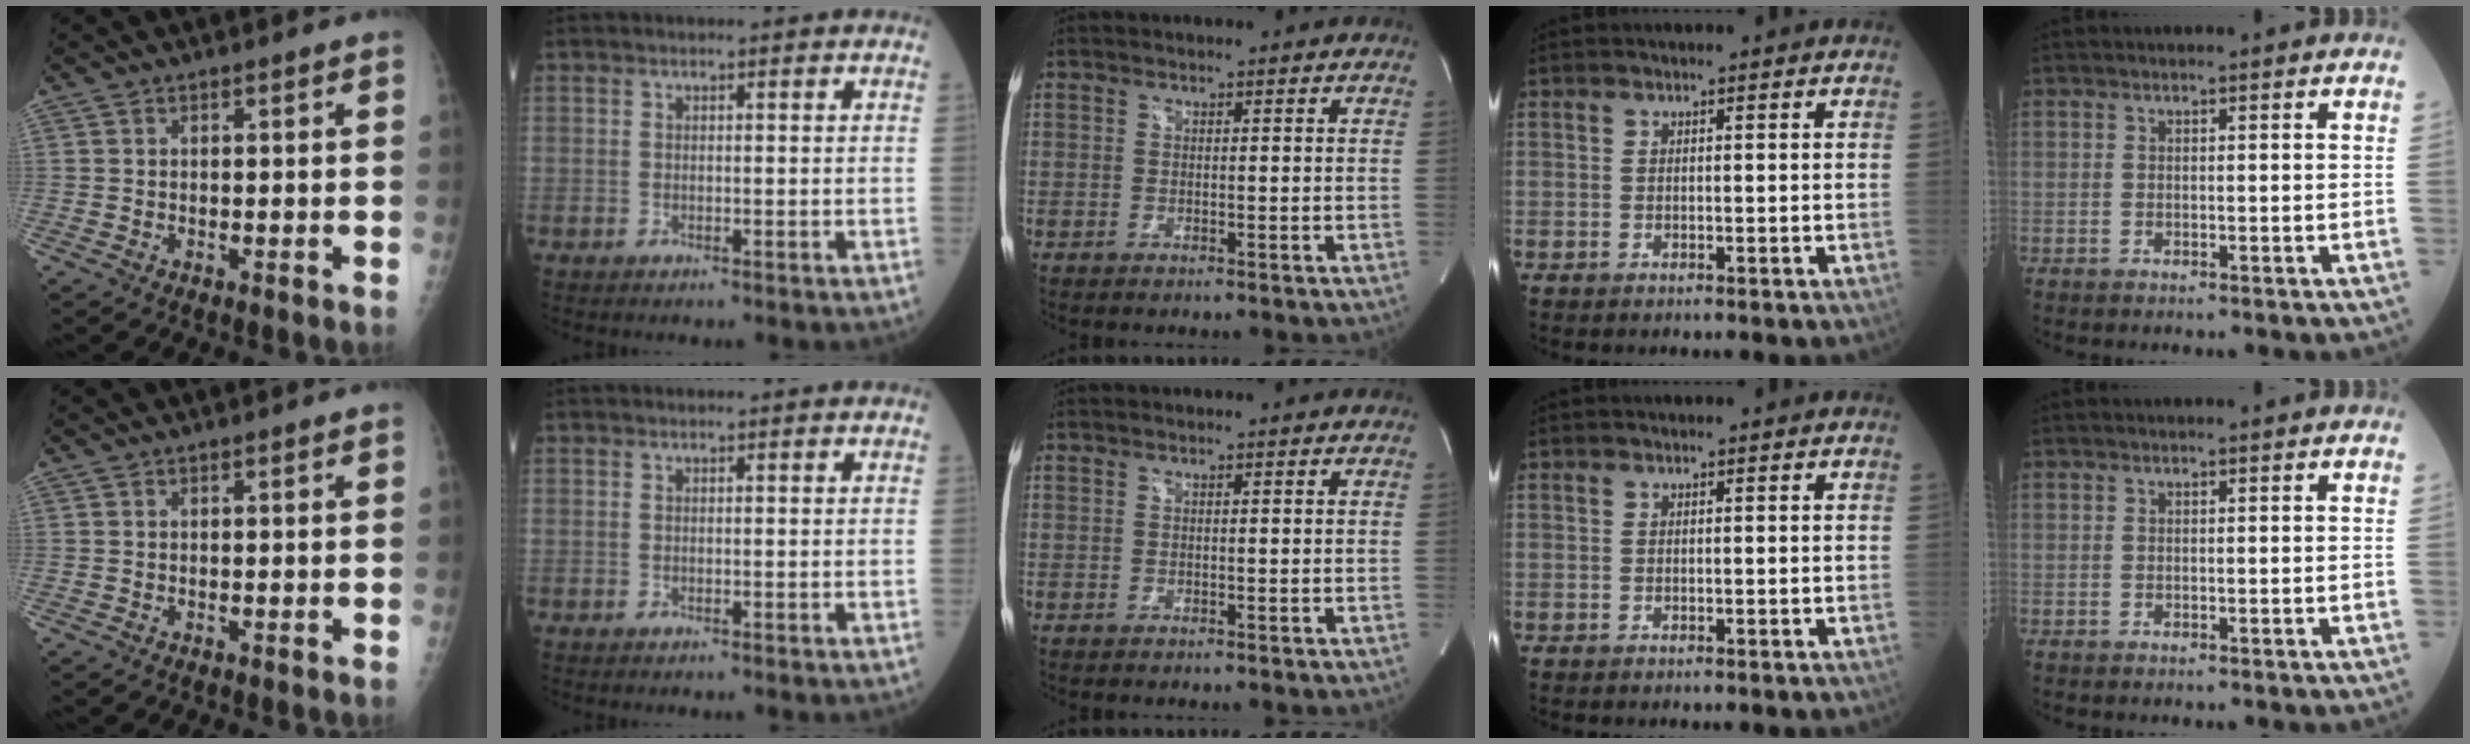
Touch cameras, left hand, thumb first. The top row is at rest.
{}